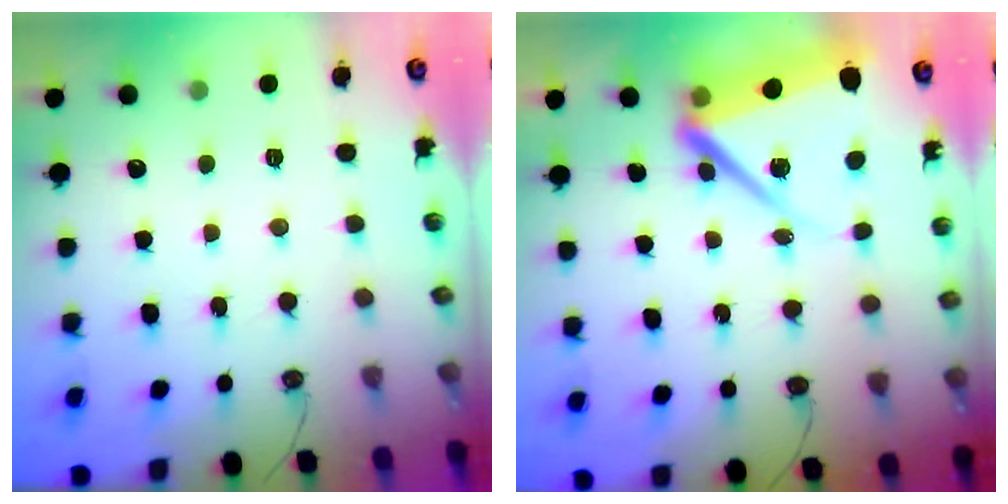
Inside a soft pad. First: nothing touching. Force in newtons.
{"total": 11.7, "press": 11.6, "slide": 1.0}